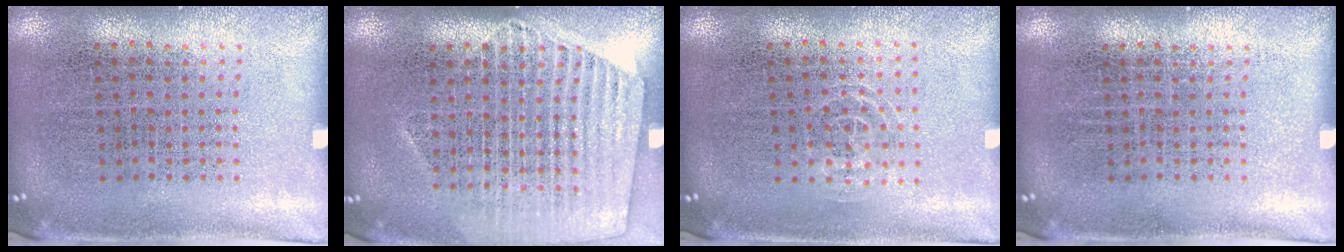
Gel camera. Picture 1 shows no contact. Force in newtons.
{"total": 1.6, "press": 1.4, "slide": 0.6}
{"total": 1.0, "press": 0.5, "slide": 0.8}
{"total": 0.0}